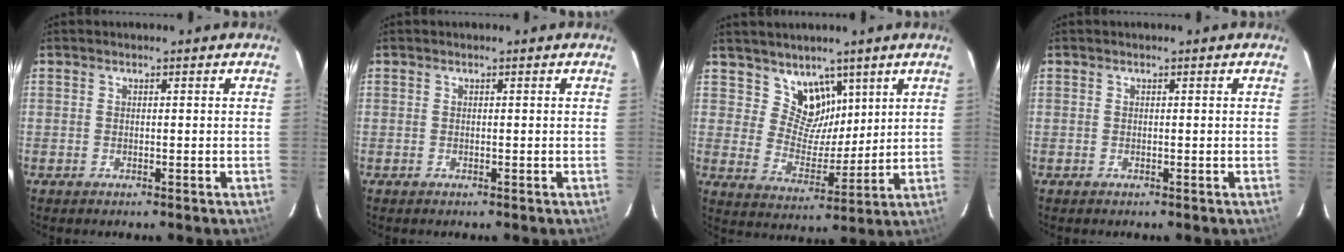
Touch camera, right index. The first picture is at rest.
{"total": 0.0}
{"total": 8.2, "force": [5.4, 5.8, 1.9], "torque": [-0.019, -0.007, 0.105]}
{"total": 0.0}